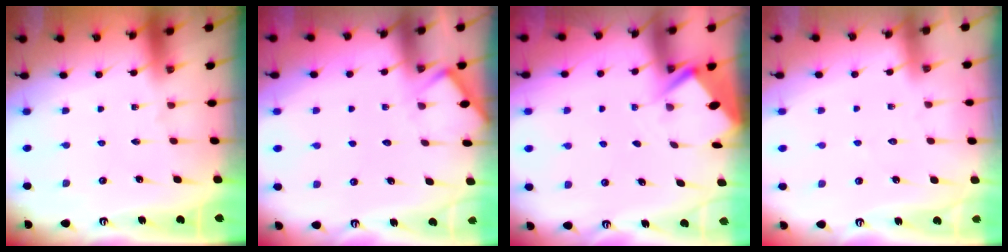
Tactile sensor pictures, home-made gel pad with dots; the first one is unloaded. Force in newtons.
{"total": 5.4, "press": 5.4, "slide": 0.6}
{"total": 2.8, "press": 2.8, "slide": 0.4}
{"total": 2.8, "press": 2.8, "slide": 0.3}